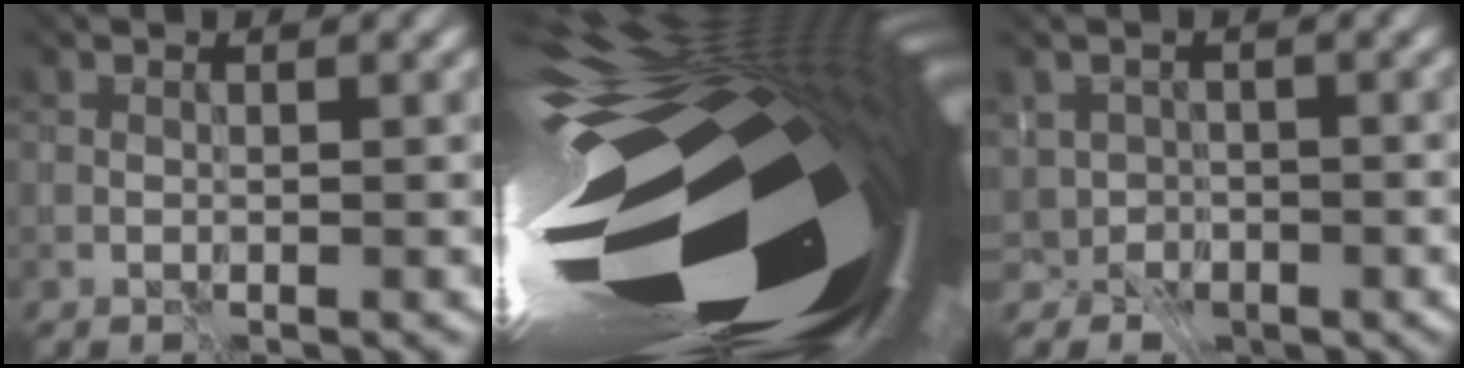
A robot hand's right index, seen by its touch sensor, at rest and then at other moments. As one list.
[{"total": 21.5, "force": [-3.7, 10.7, 18.2], "torque": [-0.327, -0.045, -0.047]}, {"total": 3.5, "force": [-1.3, 3.2, 0.1], "torque": [0.013, 0.004, -0.024]}]